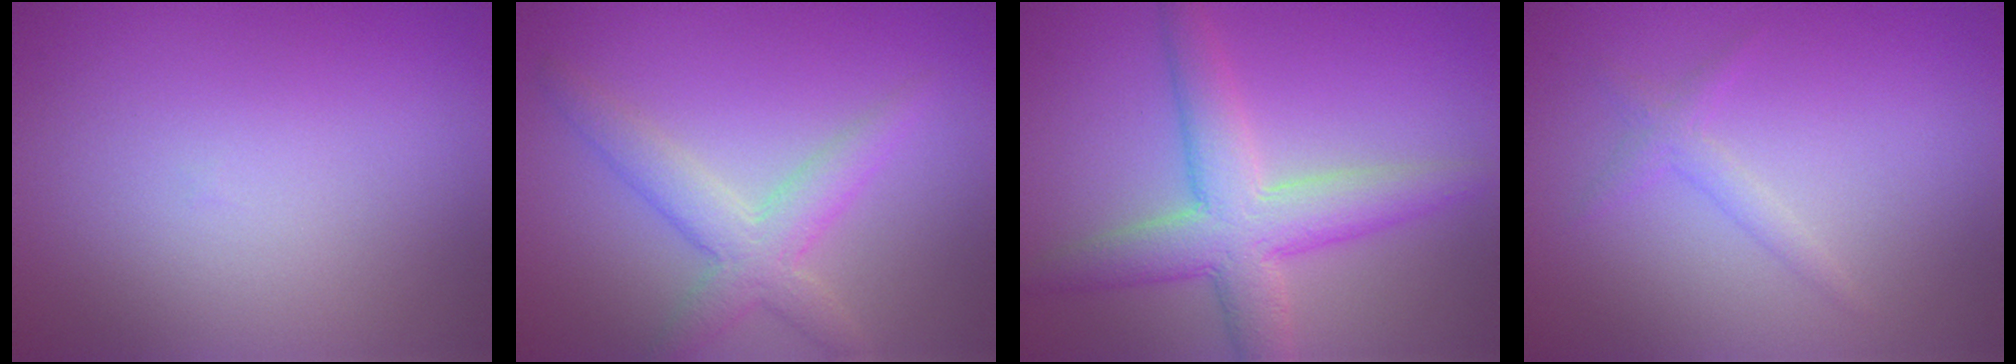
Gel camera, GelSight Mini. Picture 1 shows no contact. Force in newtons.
{"total": 3.8, "press": 3.8, "slide": 0.2}
{"total": 6.3, "press": 6.3, "slide": 0.1}
{"total": 1.4, "press": 1.4, "slide": 0.1}